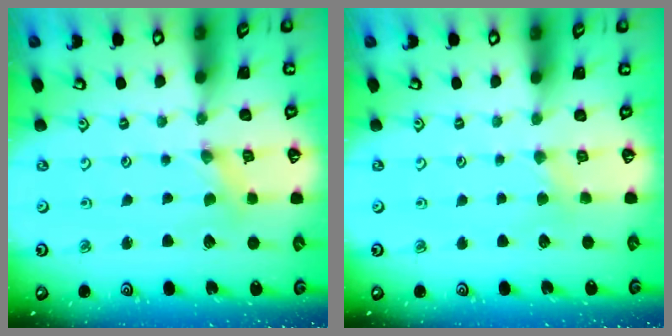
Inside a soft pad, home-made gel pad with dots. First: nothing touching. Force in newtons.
{"total": 2.5, "press": 2.4, "slide": 0.4}